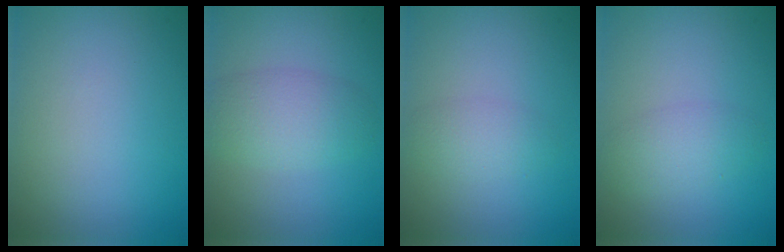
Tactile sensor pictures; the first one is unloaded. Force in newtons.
{"total": 3.7, "press": 3.7, "slide": 0.0}
{"total": 1.9, "press": 1.9, "slide": 0.1}
{"total": 2.4, "press": 2.4, "slide": 0.1}